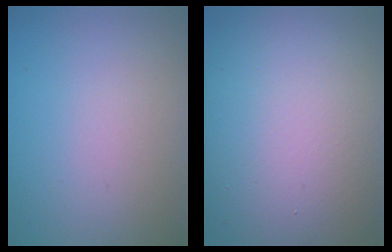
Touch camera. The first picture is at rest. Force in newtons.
{"total": 16.3, "press": 16.3, "slide": 0.9}